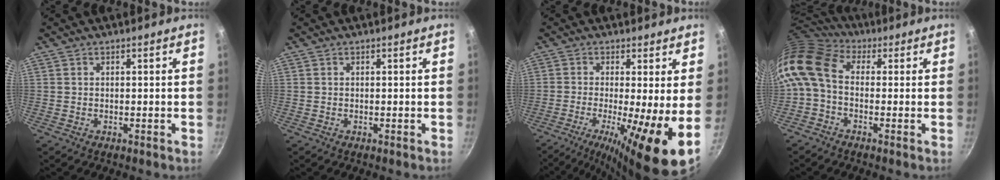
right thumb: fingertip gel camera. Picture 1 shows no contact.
{"total": 0.0}
{"total": 13.4, "force": [-2.6, 1.9, 13.0], "torque": [-0.214, -0.016, -0.044]}
{"total": 10.0, "force": [0.1, 6.9, 7.3], "torque": [-0.145, 0.028, -0.019]}